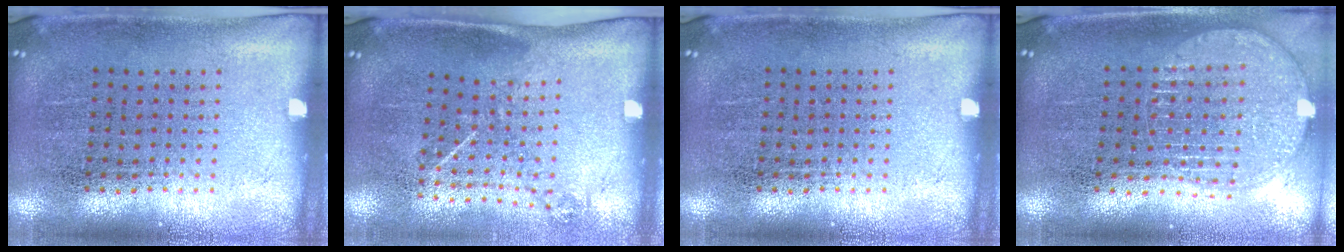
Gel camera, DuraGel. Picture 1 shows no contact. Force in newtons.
{"total": 1.2, "press": 0.9, "slide": 0.8}
{"total": 0.0}
{"total": 1.6, "press": 1.4, "slide": 0.8}